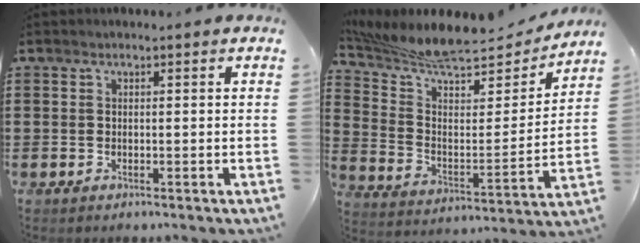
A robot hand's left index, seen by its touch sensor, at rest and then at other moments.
{"total": 9.6, "force": [8.8, 1.4, 3.6], "torque": [-0.104, -0.063, 0.150]}